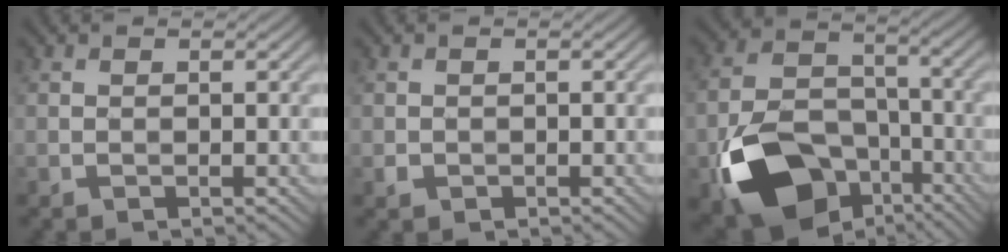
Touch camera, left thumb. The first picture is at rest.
{"total": 0.9, "force": [-0.4, 0.8, 0.4], "torque": [-0.008, -0.006, -0.005]}
{"total": 15.0, "force": [-7.7, 9.7, 8.4], "torque": [-0.181, -0.031, -0.146]}